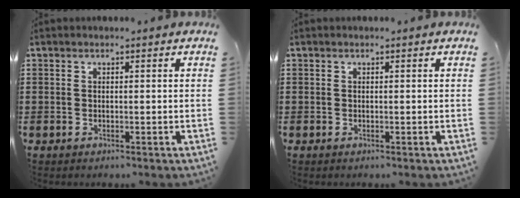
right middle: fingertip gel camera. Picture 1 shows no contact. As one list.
[{"total": 0.0}]